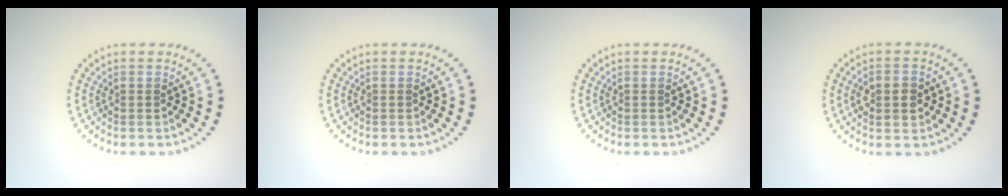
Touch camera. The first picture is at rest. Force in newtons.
{"total": 0.0}
{"total": 0.0}
{"total": 2.3, "press": 2.3, "slide": 0.0}